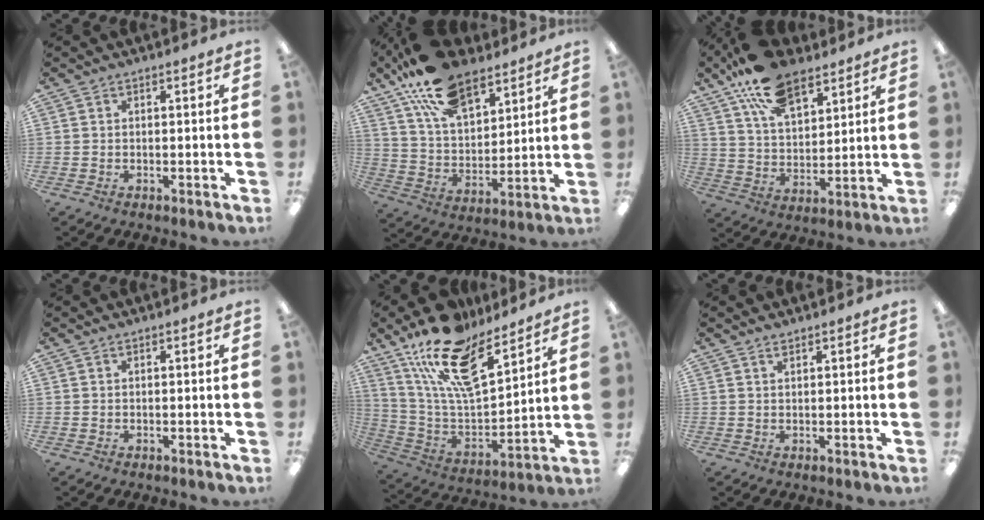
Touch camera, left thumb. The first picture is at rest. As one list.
[{"total": 18.5, "force": [12.9, 9.2, 9.6], "torque": [-0.188, -0.056, 0.236]}, {"total": 16.0, "force": [10.8, 8.2, 8.5], "torque": [-0.160, -0.044, 0.199]}, {"total": 0.0}, {"total": 21.9, "force": [15.8, 8.3, 12.5], "torque": [-0.227, -0.096, 0.282]}, {"total": 1.1, "force": [1.0, 0.2, 0.5], "torque": [-0.011, 0.000, 0.018]}]